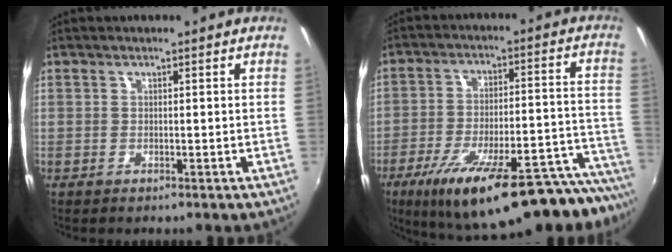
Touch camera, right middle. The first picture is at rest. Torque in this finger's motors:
{"motor_torque": [1.21, -0.93, 0.36, 0.21]}